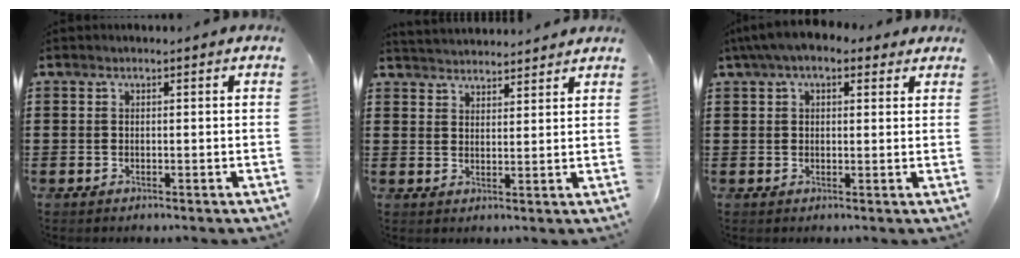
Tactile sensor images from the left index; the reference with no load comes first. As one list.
[{"total": 3.0, "force": [3.0, -0.1, -0.4], "torque": [-0.003, -0.011, 0.055]}, {"total": 4.9, "force": [3.4, 2.2, 2.8], "torque": [-0.068, 0.006, 0.061]}]